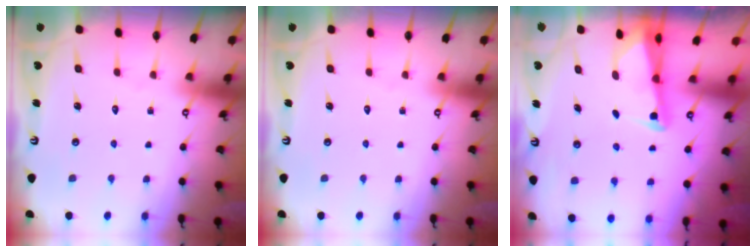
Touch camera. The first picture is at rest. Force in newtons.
{"total": 0.0}
{"total": 2.4, "press": 2.4, "slide": 0.3}